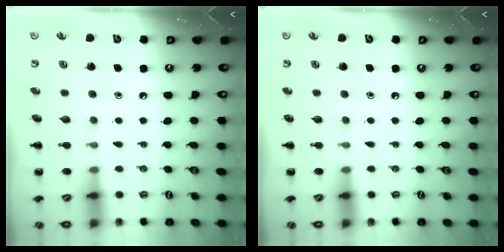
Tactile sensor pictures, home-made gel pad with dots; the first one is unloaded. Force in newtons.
{"total": 0.0}